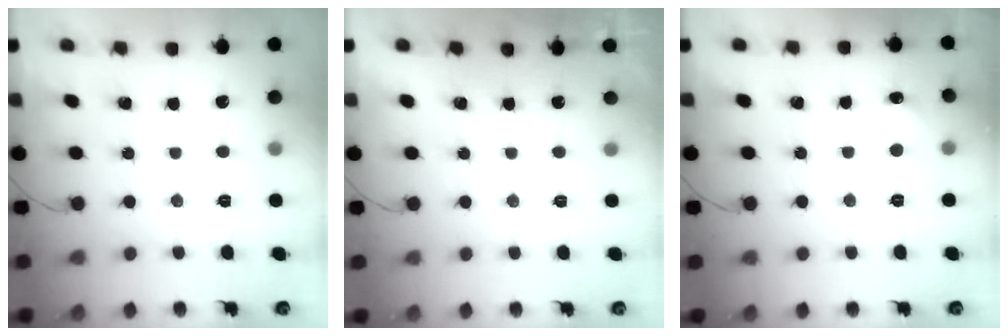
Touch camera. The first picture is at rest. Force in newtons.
{"total": 0.0}
{"total": 6.5, "press": 6.3, "slide": 1.8}